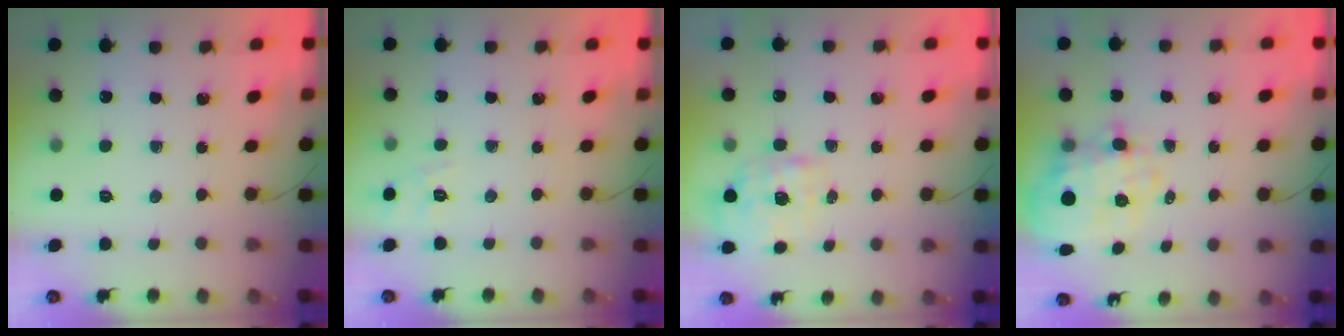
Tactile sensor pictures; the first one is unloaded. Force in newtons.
{"total": 8.9, "press": 8.7, "slide": 1.7}
{"total": 1.9, "press": 1.9, "slide": 0.5}
{"total": 10.5, "press": 10.2, "slide": 2.5}